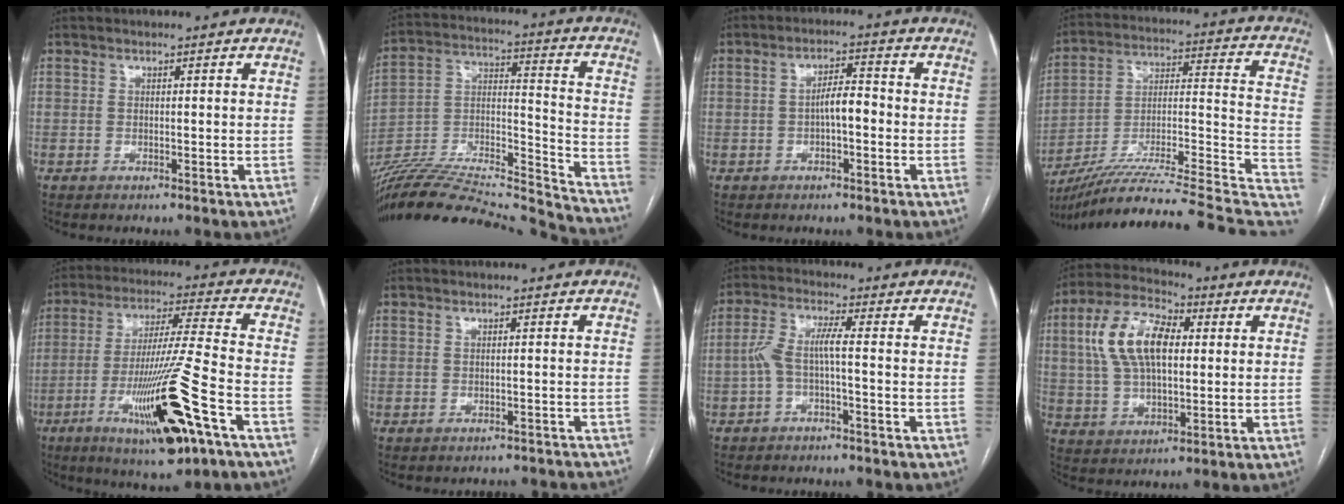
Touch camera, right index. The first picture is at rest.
{"total": 31.6, "force": [-29.3, 2.0, 11.7], "torque": [-0.195, -0.020, -0.458]}
{"total": 4.3, "force": [-0.8, 1.5, 4.0], "torque": [-0.070, 0.017, -0.013]}
{"total": 30.7, "force": [-24.2, 2.6, 18.7], "torque": [-0.211, 0.011, -0.362]}
{"total": 18.4, "force": [-8.1, 0.5, 16.5], "torque": [-0.310, -0.027, -0.137]}
{"total": 5.5, "force": [-5.0, 1.9, 1.0], "torque": [-0.005, 0.012, -0.052]}
{"total": 4.9, "force": [-1.2, 0.6, 4.7], "torque": [-0.106, 0.022, -0.023]}
{"total": 12.9, "force": [2.7, 6.5, 10.8], "torque": [-0.230, 0.031, 0.050]}